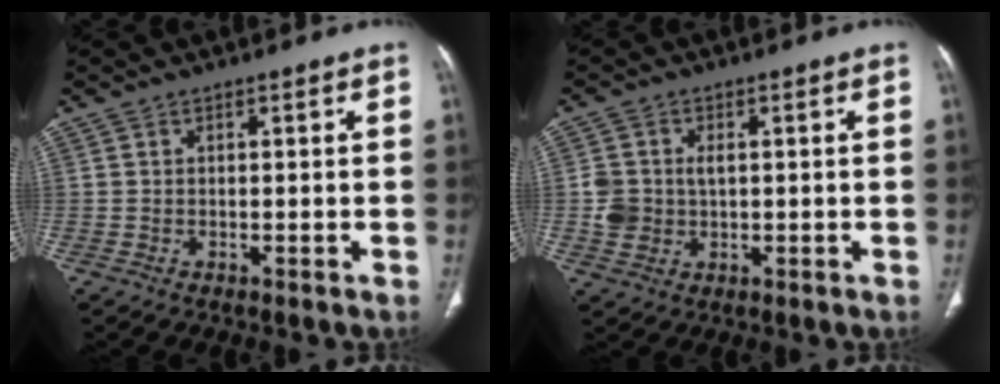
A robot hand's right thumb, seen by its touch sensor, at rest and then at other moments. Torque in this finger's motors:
{"motor_torque": [1.18, 0.63, 0.62, 0.15, 0.03]}